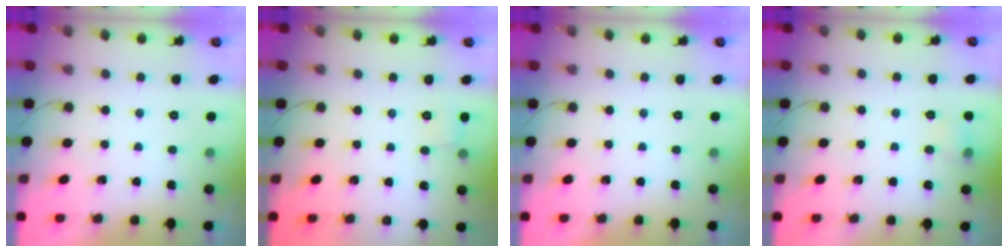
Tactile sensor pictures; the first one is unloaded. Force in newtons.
{"total": 6.2, "press": 5.9, "slide": 1.9}
{"total": 0.0}
{"total": 5.4, "press": 5.2, "slide": 1.5}